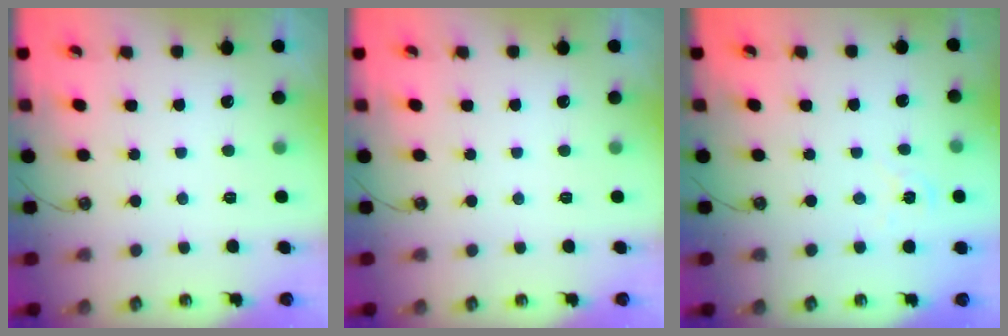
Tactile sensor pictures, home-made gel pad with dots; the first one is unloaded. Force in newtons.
{"total": 0.0}
{"total": 1.6, "press": 1.5, "slide": 0.3}